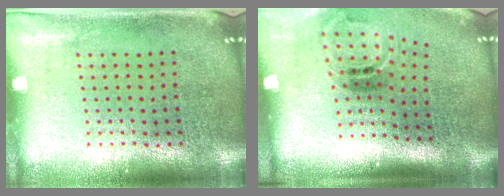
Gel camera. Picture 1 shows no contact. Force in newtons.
{"total": 1.7, "press": 1.0, "slide": 1.3}